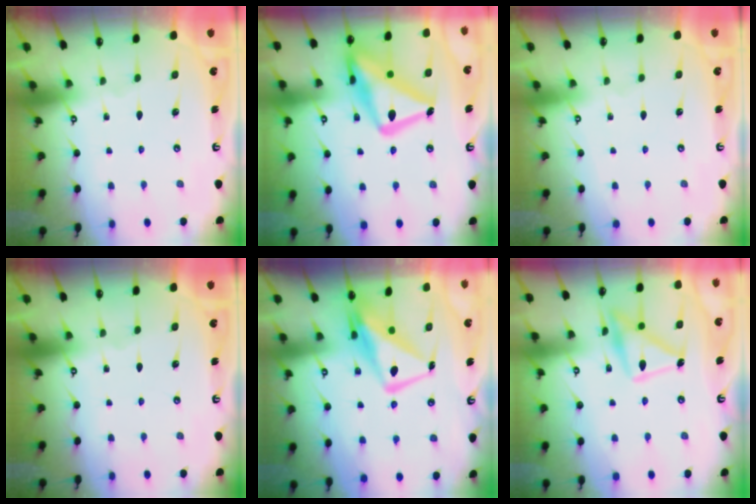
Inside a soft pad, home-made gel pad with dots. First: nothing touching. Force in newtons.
{"total": 21.7, "press": 21.6, "slide": 1.7}
{"total": 4.0, "press": 4.0, "slide": 0.1}
{"total": 0.0}
{"total": 11.9, "press": 11.8, "slide": 1.5}
{"total": 15.8, "press": 15.7, "slide": 0.9}